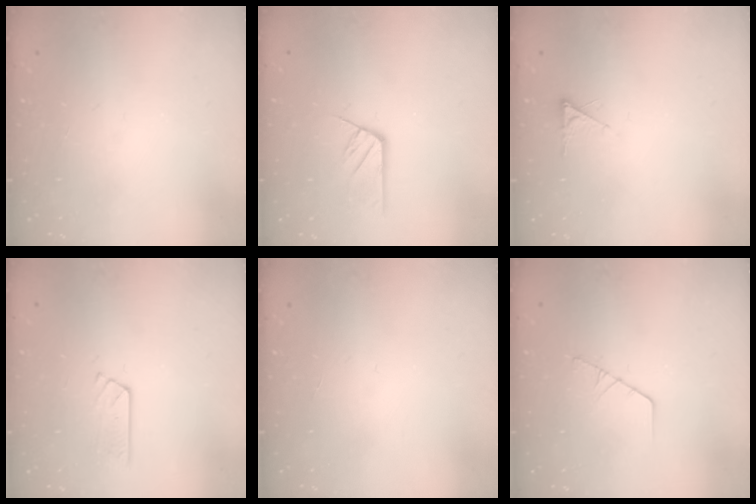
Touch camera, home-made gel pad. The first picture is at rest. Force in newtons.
{"total": 6.0, "press": 6.0, "slide": 0.5}
{"total": 1.8, "press": 1.7, "slide": 0.3}
{"total": 3.7, "press": 3.7, "slide": 0.3}
{"total": 0.0}
{"total": 2.6, "press": 2.6, "slide": 0.3}